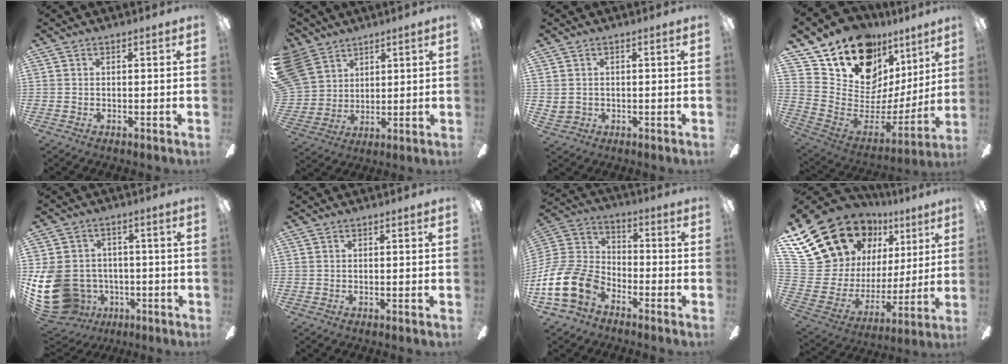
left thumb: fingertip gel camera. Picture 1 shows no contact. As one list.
[{"total": 10.6, "force": [5.9, 8.5, 2.5], "torque": [-0.088, -0.020, 0.123]}, {"total": 1.9, "force": [0.7, 1.7, 0.4], "torque": [-0.010, 0.001, 0.012]}, {"total": 17.5, "force": [13.2, 9.4, 6.6], "torque": [-0.126, -0.115, 0.251]}, {"total": 16.4, "force": [-3.5, 13.6, 8.4], "torque": [-0.200, 0.017, -0.052]}, {"total": 0.0}, {"total": 16.0, "force": [-8.2, 10.3, 9.0], "torque": [-0.206, 0.039, -0.148]}, {"total": 21.5, "force": [14.1, 13.9, 8.4], "torque": [-0.162, -0.101, 0.288]}]